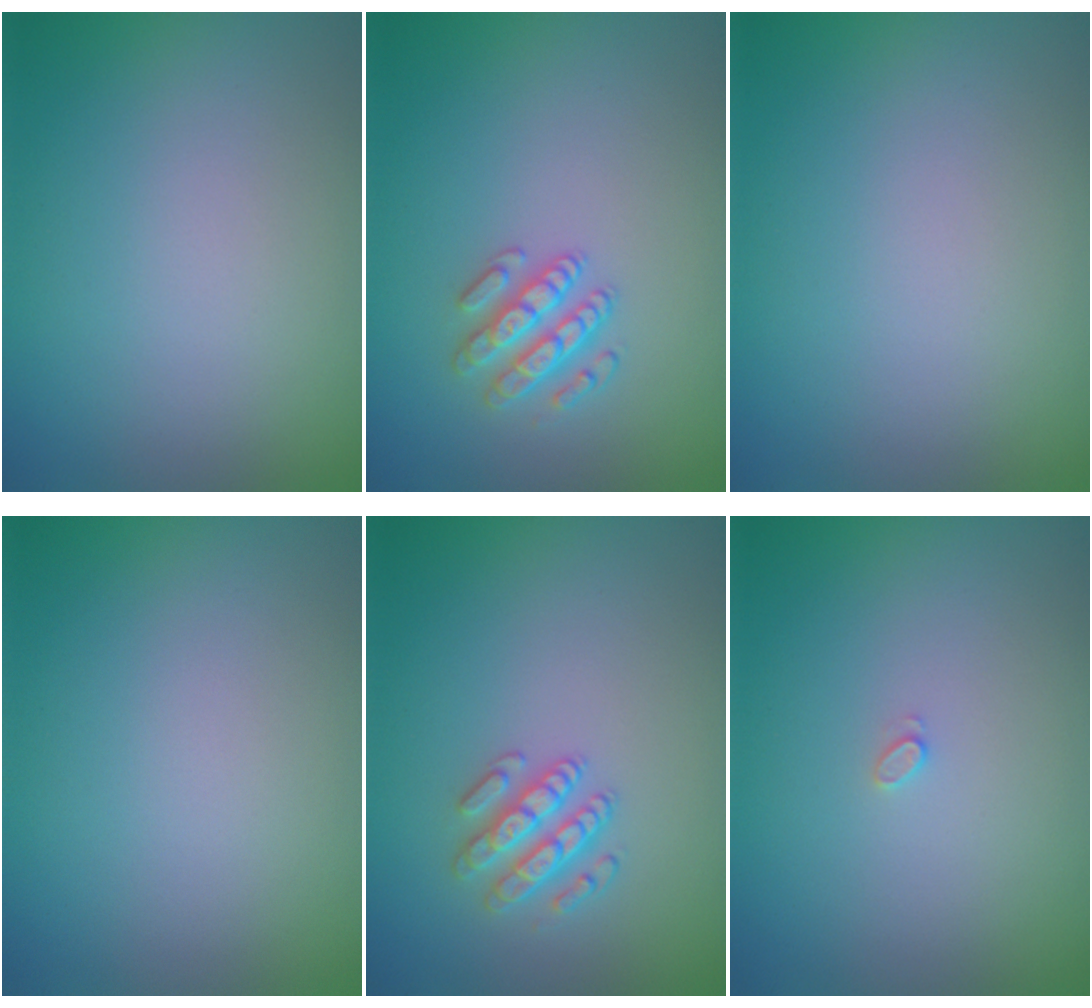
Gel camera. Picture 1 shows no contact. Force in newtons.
{"total": 2.6, "press": 2.6, "slide": 0.5}
{"total": 0.0}
{"total": 0.0}
{"total": 2.6, "press": 2.6, "slide": 0.5}
{"total": 0.6, "press": 0.6, "slide": 0.1}